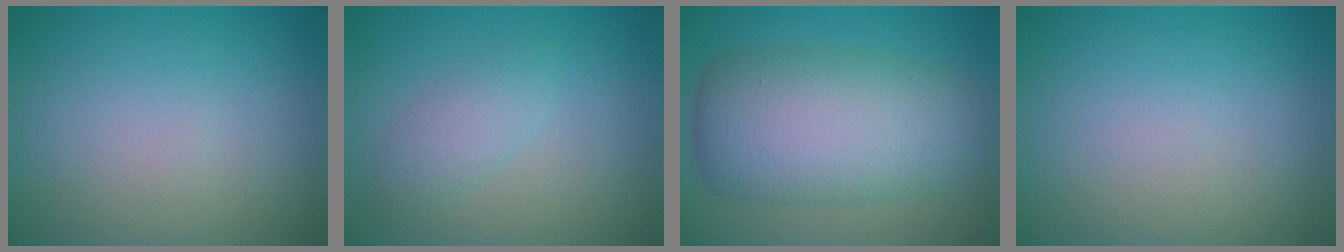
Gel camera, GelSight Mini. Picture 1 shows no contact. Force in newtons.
{"total": 2.1, "press": 2.1, "slide": 0.1}
{"total": 9.4, "press": 9.4, "slide": 0.5}
{"total": 0.0}